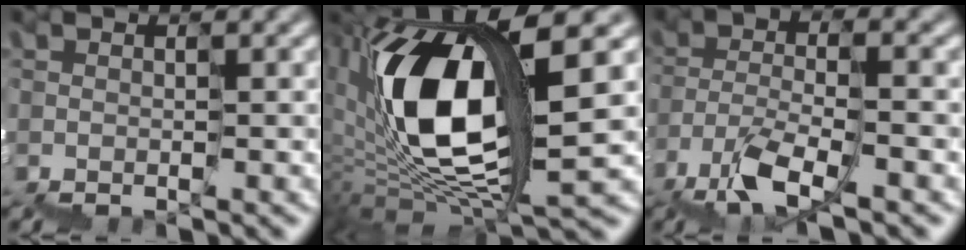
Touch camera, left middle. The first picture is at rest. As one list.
[{"total": 10.9, "force": [3.4, 3.4, 9.8], "torque": [-0.200, 0.003, 0.069]}, {"total": 4.6, "force": [-2.8, 1.2, 3.4], "torque": [-0.077, 0.006, -0.051]}]